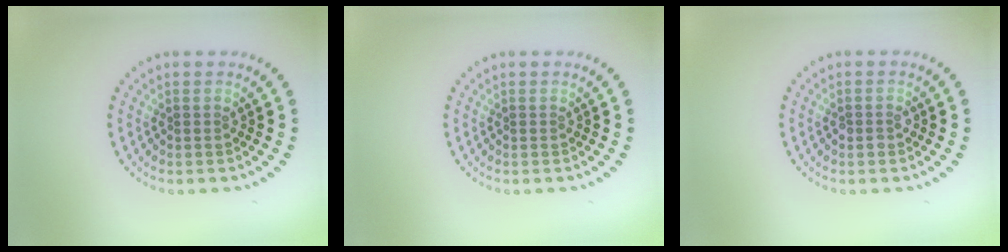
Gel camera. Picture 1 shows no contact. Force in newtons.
{"total": 0.0}
{"total": 1.0, "press": 1.0, "slide": 0.3}